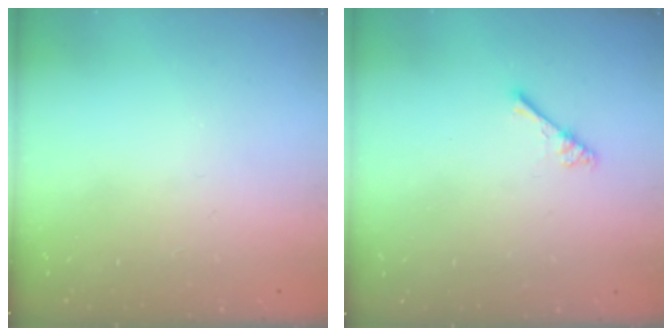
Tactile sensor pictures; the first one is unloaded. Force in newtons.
{"total": 2.4, "press": 2.4, "slide": 0.4}